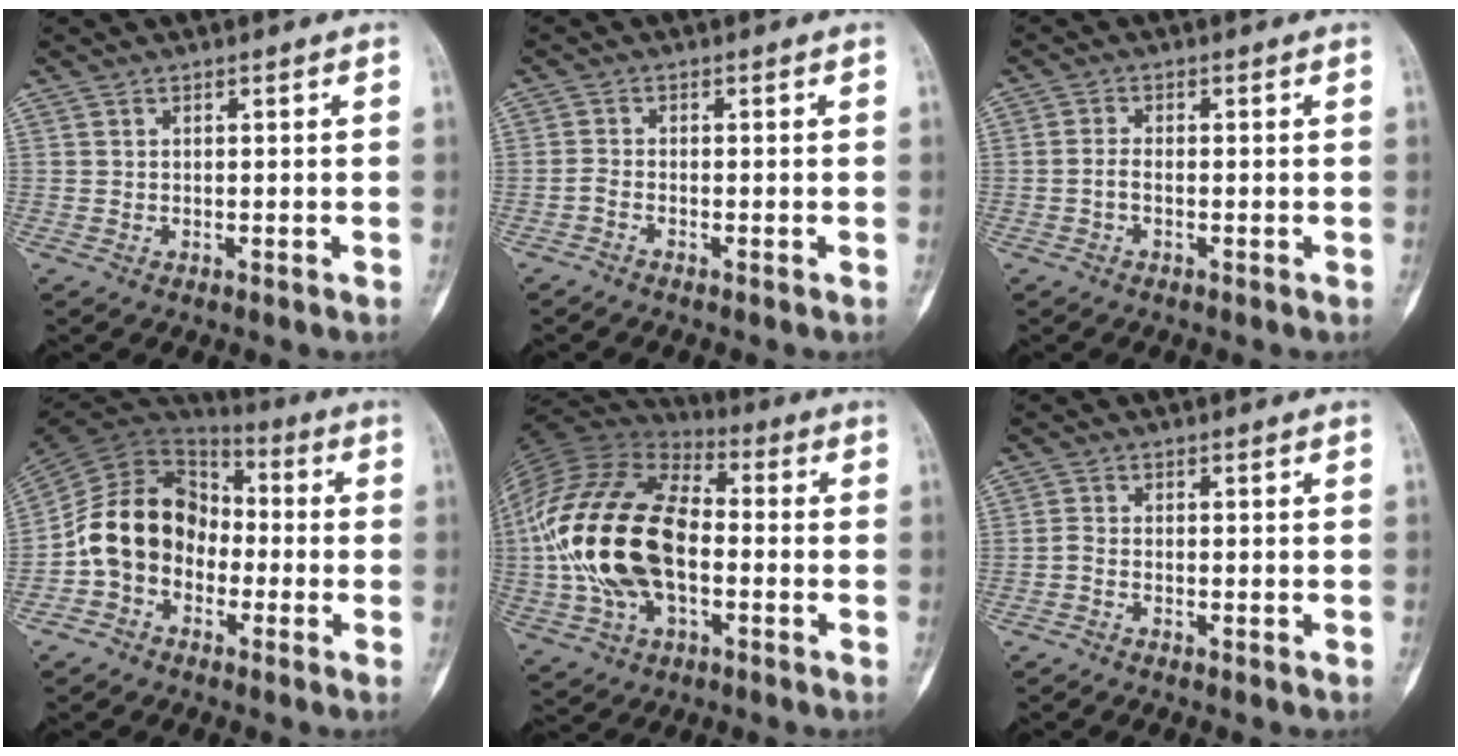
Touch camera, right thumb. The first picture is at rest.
{"total": 1.1, "force": [-0.9, 0.3, 0.6], "torque": [-0.017, 0.003, -0.023]}
{"total": 1.7, "force": [-0.7, 0.9, 1.3], "torque": [-0.026, 0.006, -0.016]}
{"total": 14.2, "force": [-3.3, 11.4, 7.8], "torque": [-0.122, 0.059, -0.073]}
{"total": 22.9, "force": [-1.9, 13.6, 18.4], "torque": [-0.375, 0.020, -0.036]}
{"total": 1.1, "force": [-0.8, 0.3, 0.6], "torque": [-0.017, 0.002, -0.022]}